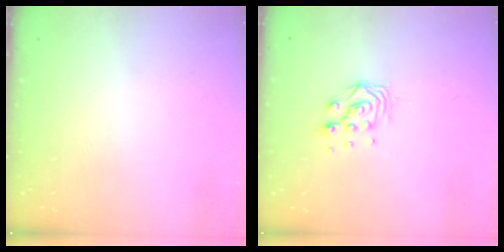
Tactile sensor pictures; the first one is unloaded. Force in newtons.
{"total": 6.6, "press": 6.6, "slide": 0.5}